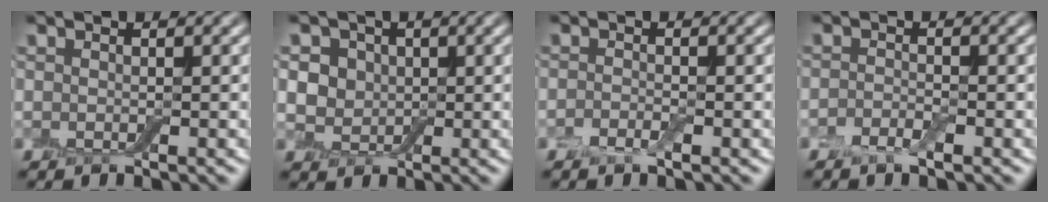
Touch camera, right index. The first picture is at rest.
{"total": 4.7, "force": [1.2, 4.0, 2.2], "torque": [-0.037, 0.014, 0.006]}
{"total": 1.3, "force": [-0.7, 0.4, 1.0], "torque": [-0.022, -0.003, -0.017]}
{"total": 1.6, "force": [-1.0, 0.5, 1.2], "torque": [-0.026, -0.002, -0.022]}